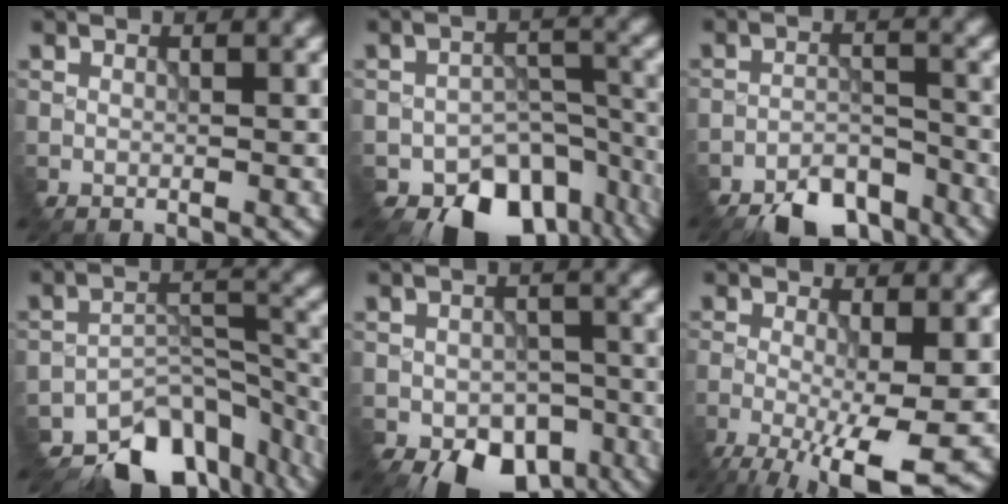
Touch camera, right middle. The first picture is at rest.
{"total": 10.5, "force": [-7.2, 6.2, 4.5], "torque": [-0.051, -0.017, -0.095]}
{"total": 7.4, "force": [-6.5, 2.4, 2.7], "torque": [-0.024, -0.012, -0.103]}
{"total": 10.3, "force": [-8.6, 4.4, 3.7], "torque": [-0.040, -0.011, -0.131]}
{"total": 8.7, "force": [-5.5, 5.1, 4.3], "torque": [-0.065, -0.041, -0.067]}
{"total": 7.7, "force": [-3.8, 1.7, 6.5], "torque": [-0.123, -0.018, -0.063]}